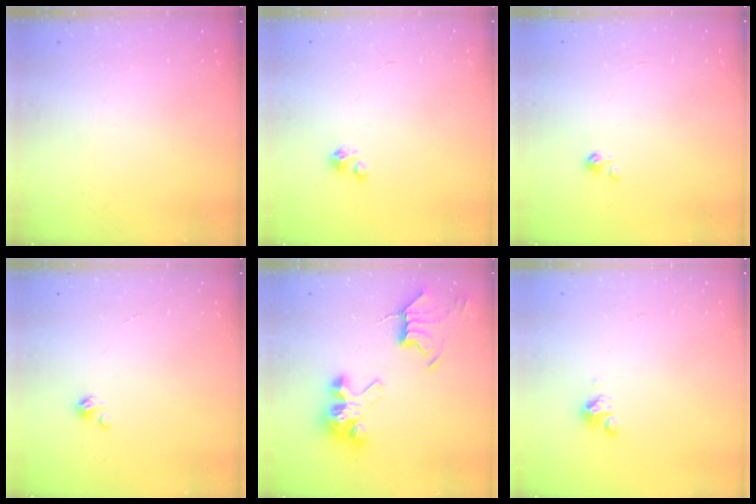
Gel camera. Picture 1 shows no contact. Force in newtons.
{"total": 2.1, "press": 2.1, "slide": 0.1}
{"total": 2.3, "press": 2.2, "slide": 0.3}
{"total": 1.4, "press": 1.4, "slide": 0.3}
{"total": 9.8, "press": 9.7, "slide": 1.2}
{"total": 2.5, "press": 2.5, "slide": 0.2}